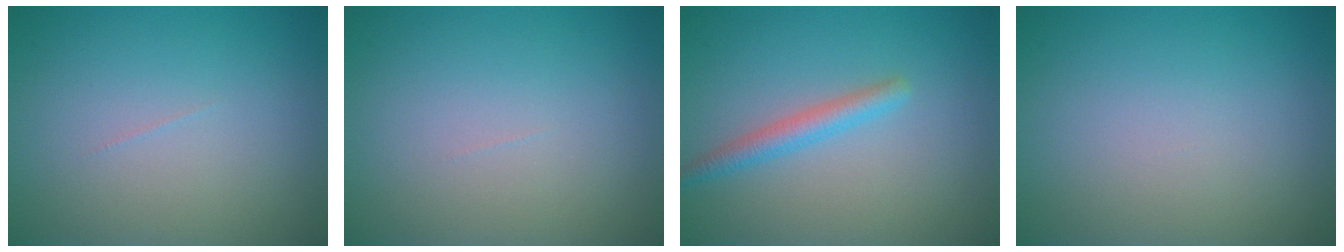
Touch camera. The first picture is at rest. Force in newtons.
{"total": 0.0}
{"total": 2.1, "press": 2.1, "slide": 0.1}
{"total": 0.0}